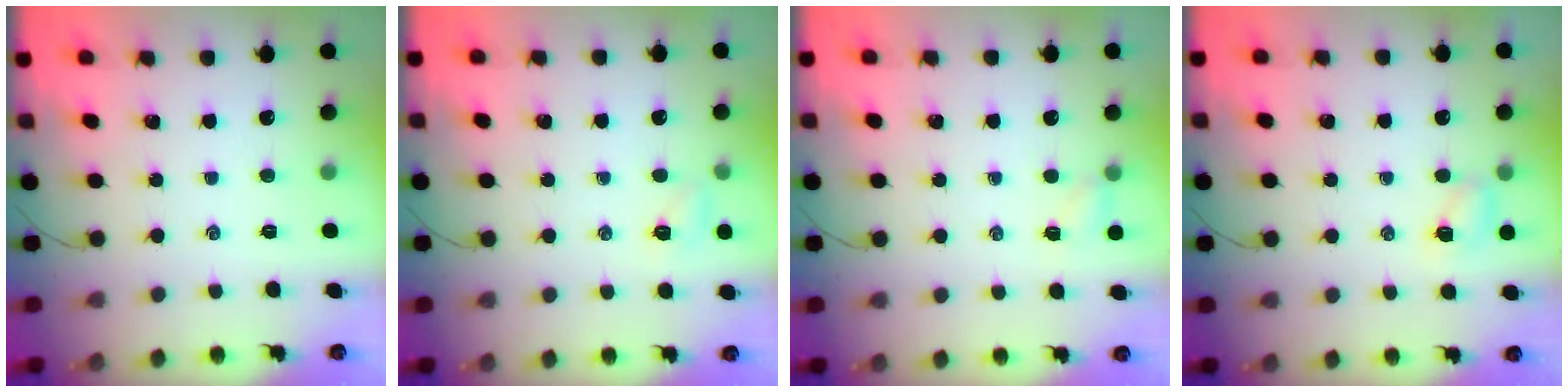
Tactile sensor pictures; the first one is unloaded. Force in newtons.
{"total": 4.7, "press": 4.5, "slide": 1.4}
{"total": 2.5, "press": 2.3, "slide": 0.9}
{"total": 4.9, "press": 4.7, "slide": 1.3}